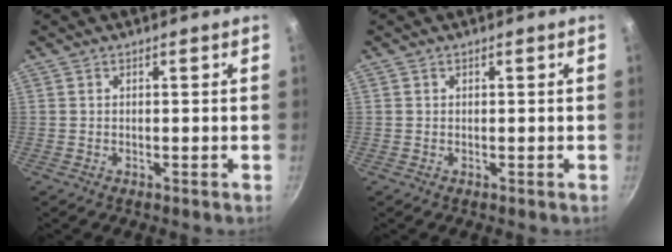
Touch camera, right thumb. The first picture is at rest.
{"total": 0.0}